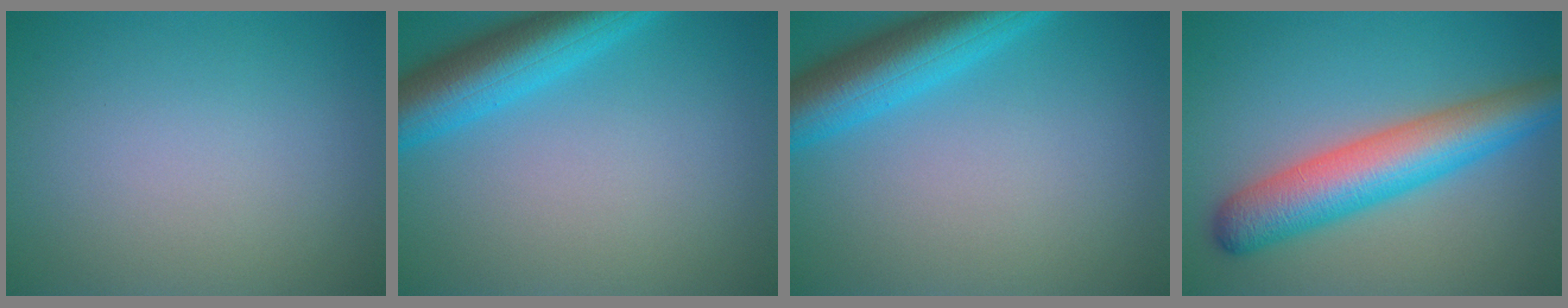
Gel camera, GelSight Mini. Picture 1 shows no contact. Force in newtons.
{"total": 6.8, "press": 6.8, "slide": 0.4}
{"total": 6.8, "press": 6.8, "slide": 0.4}
{"total": 7.6, "press": 7.6, "slide": 0.2}